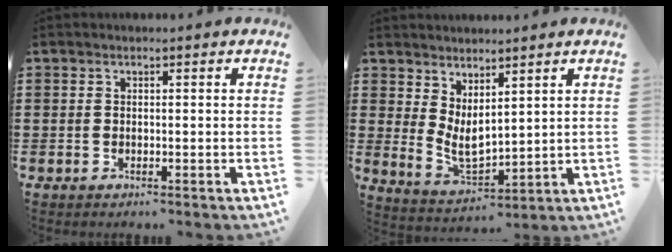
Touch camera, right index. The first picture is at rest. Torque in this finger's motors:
{"motor_torque": [1.04, 1.09, 0.12, 0.03]}